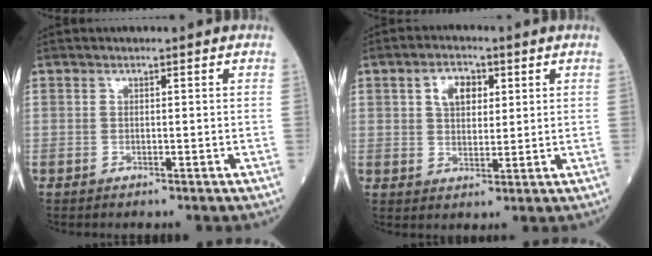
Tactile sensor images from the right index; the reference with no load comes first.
{"total": 5.1, "force": [1.9, 3.1, 3.6], "torque": [-0.064, 0.011, 0.034]}